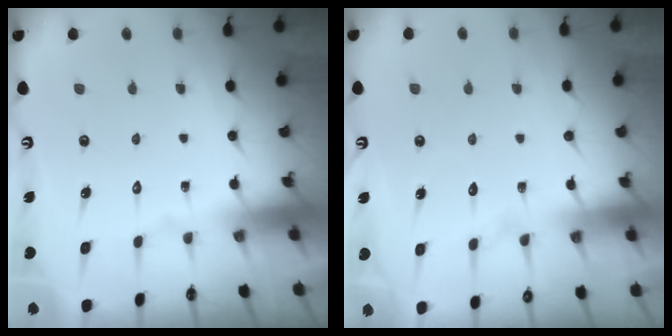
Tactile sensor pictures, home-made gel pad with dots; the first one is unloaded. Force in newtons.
{"total": 6.4, "press": 6.4, "slide": 0.6}